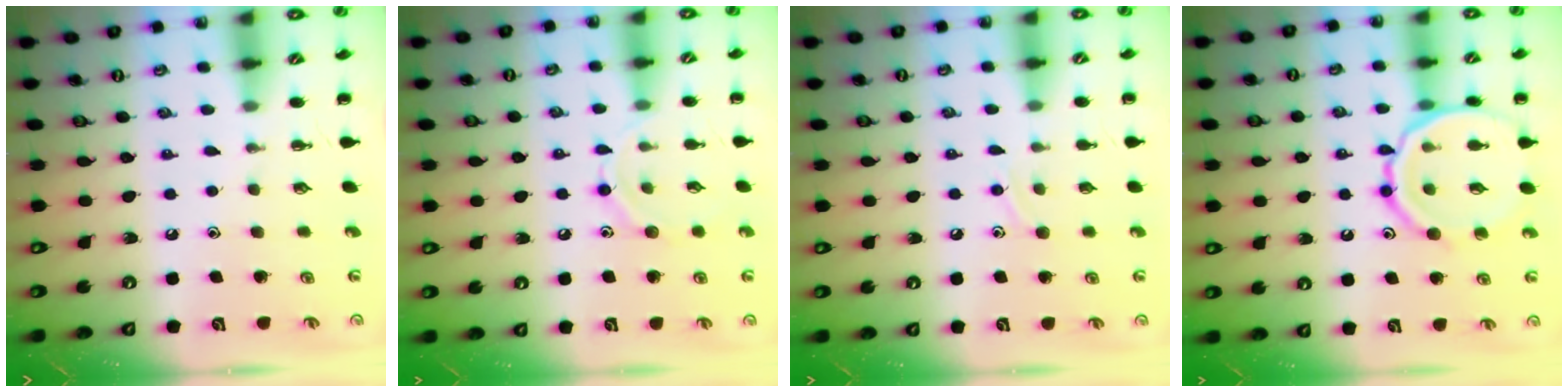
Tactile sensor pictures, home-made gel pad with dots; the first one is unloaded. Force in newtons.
{"total": 7.7, "press": 7.6, "slide": 1.0}
{"total": 6.6, "press": 6.5, "slide": 1.1}
{"total": 14.2, "press": 14.1, "slide": 0.8}